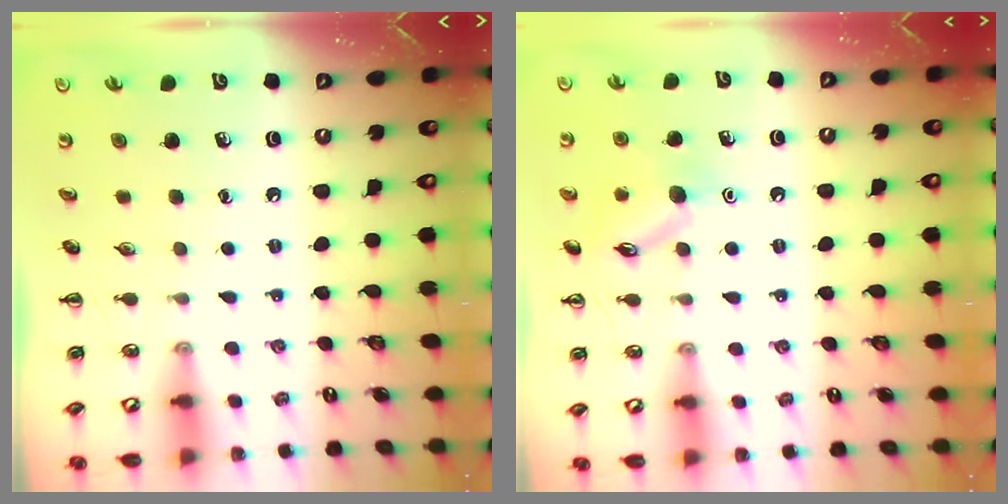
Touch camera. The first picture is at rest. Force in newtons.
{"total": 10.5, "press": 10.5, "slide": 0.6}